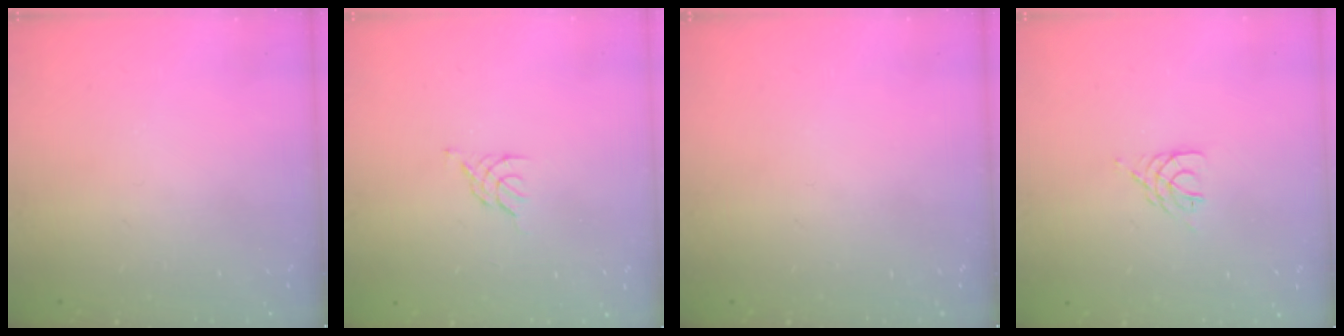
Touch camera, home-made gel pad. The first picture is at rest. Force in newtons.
{"total": 0.8, "press": 0.7, "slide": 0.3}
{"total": 0.0}
{"total": 3.0, "press": 3.0, "slide": 0.5}